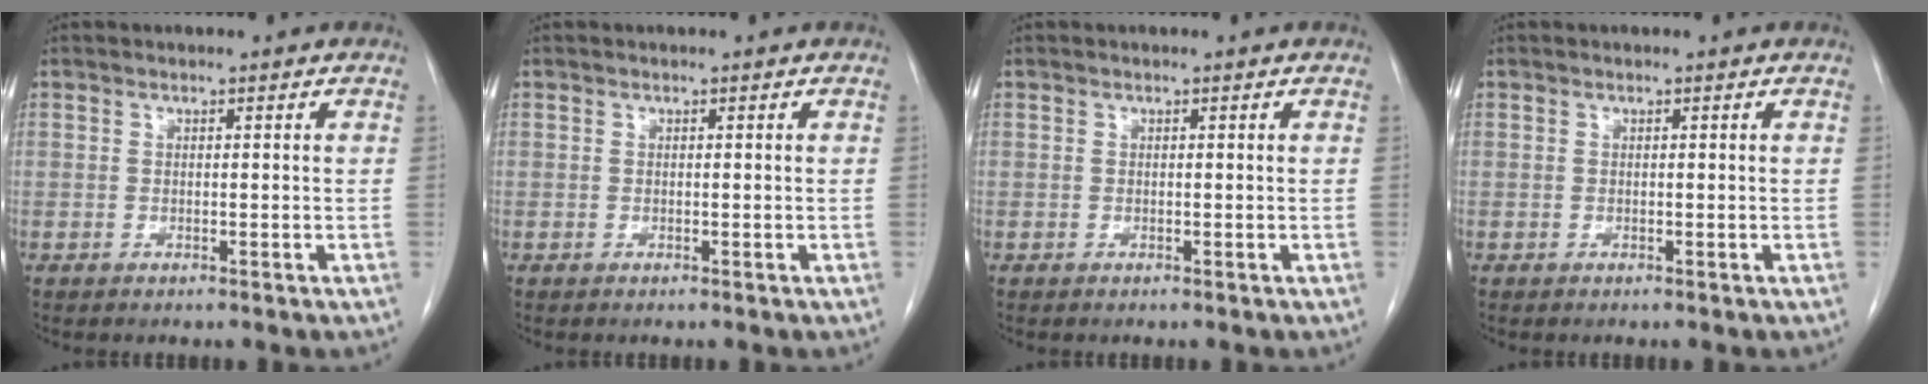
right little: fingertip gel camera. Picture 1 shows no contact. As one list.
[{"total": 0.0}, {"total": 0.0}, {"total": 0.0}]